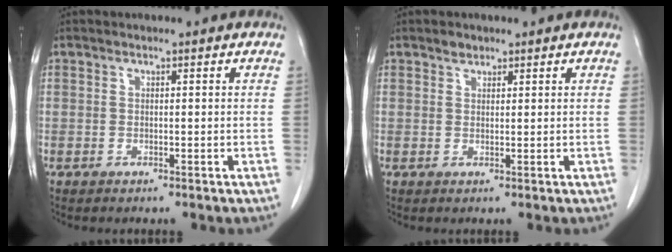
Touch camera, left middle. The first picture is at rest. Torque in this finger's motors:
{"motor_torque": [0.62, -0.41, -0.04, -0.01]}